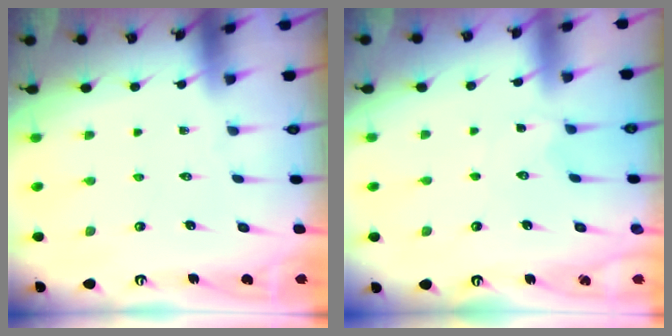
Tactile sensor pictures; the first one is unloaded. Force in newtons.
{"total": 2.2, "press": 2.2, "slide": 0.3}